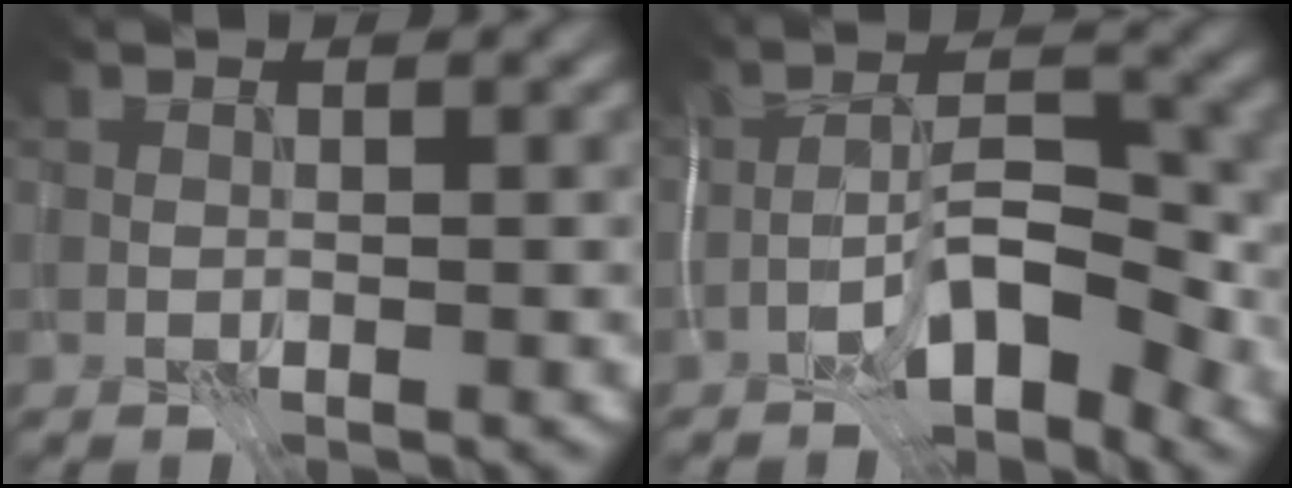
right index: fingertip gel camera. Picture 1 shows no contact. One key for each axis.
{"total": 6.2, "fx": -3.1, "fy": 2.5, "fz": 4.7, "tx": -0.069, "ty": 0.018, "tz": -0.062}